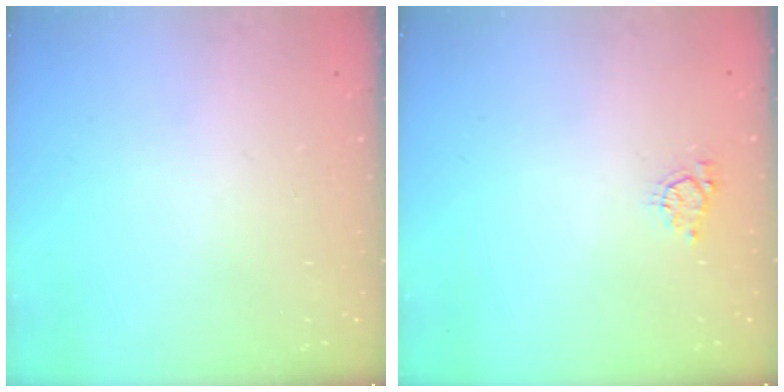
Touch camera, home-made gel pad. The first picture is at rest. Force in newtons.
{"total": 4.3, "press": 4.3, "slide": 0.6}